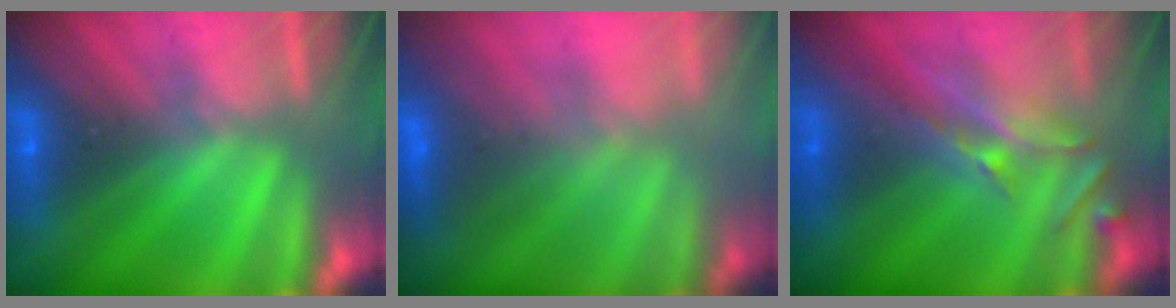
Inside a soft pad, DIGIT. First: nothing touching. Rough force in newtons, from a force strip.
{"total": 3.9}
{"total": 2.5}